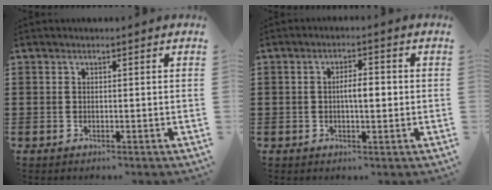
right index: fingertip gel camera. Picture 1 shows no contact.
{"total": 3.9, "force": [-0.4, 1.1, 3.7], "torque": [-0.065, 0.004, -0.010]}